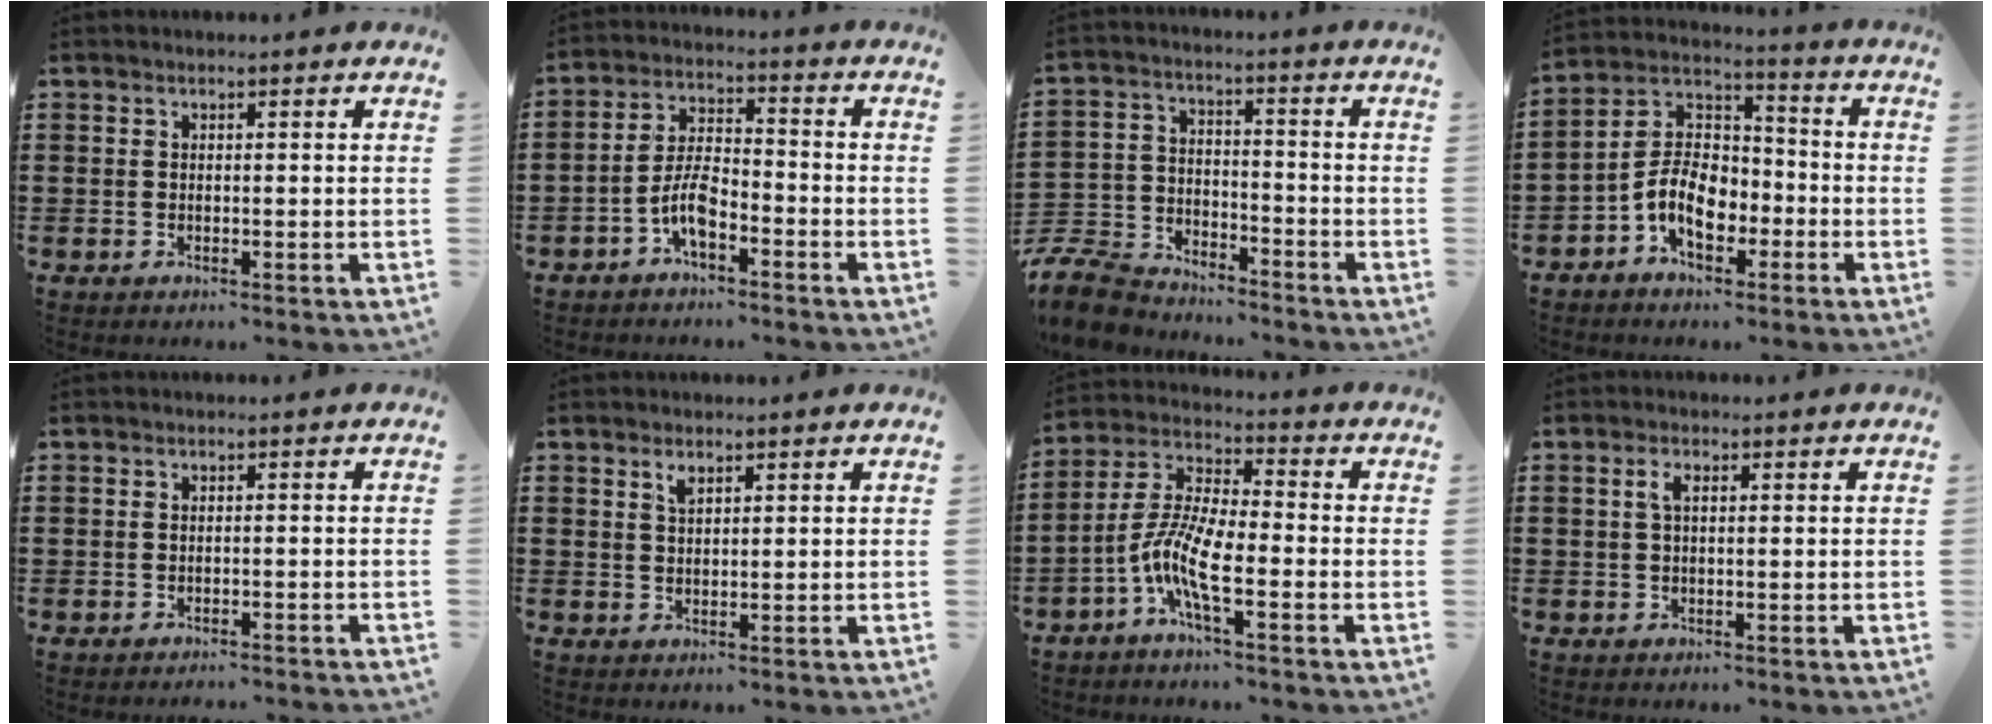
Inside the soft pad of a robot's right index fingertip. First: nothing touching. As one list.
[{"total": 6.0, "force": [-3.3, 2.1, 4.5], "torque": [-0.106, 0.001, -0.068]}, {"total": 8.5, "force": [-8.1, 2.1, 1.4], "torque": [-0.045, 0.016, -0.164]}, {"total": 9.1, "force": [-3.9, 5.5, 6.2], "torque": [-0.145, 0.003, -0.079]}, {"total": 0.9, "force": [-0.9, 0.0, -0.1], "torque": [-0.001, 0.001, -0.020]}, {"total": 1.6, "force": [1.1, 0.6, 0.9], "torque": [-0.022, 0.003, 0.020]}, {"total": 8.8, "force": [-3.6, 2.3, 7.7], "torque": [-0.192, -0.015, -0.077]}, {"total": 1.9, "force": [0.5, 0.7, 1.7], "torque": [-0.037, 0.006, 0.006]}]